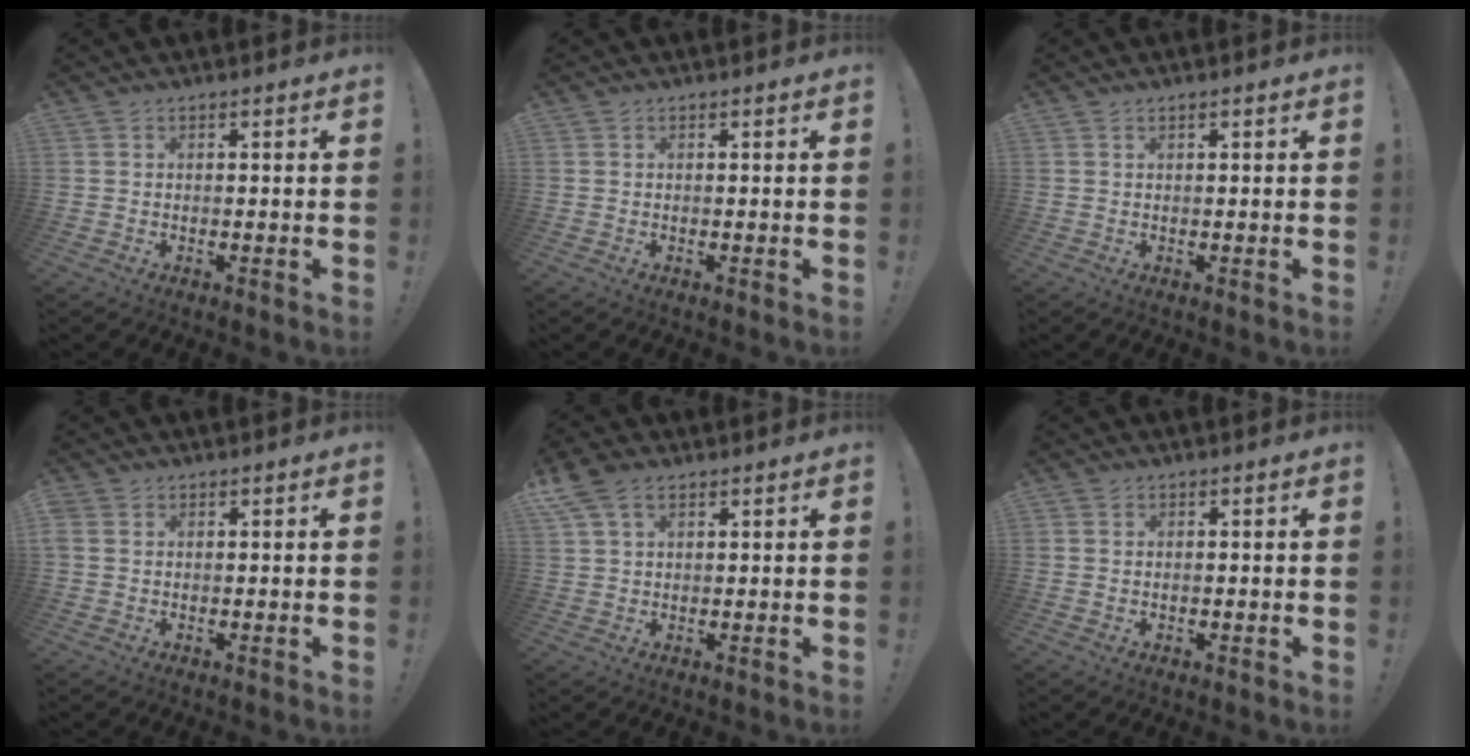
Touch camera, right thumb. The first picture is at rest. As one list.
[{"total": 0.0}, {"total": 0.6, "force": [0.5, 0.0, 0.4], "torque": [-0.009, 0.000, 0.009]}, {"total": 2.1, "force": [0.8, 1.6, 1.1], "torque": [-0.025, 0.006, 0.016]}, {"total": 6.9, "force": [3.7, 4.2, 4.0], "torque": [-0.070, -0.006, 0.074]}, {"total": 0.6, "force": [0.3, 0.6, 0.1], "torque": [0.004, -0.002, 0.004]}]